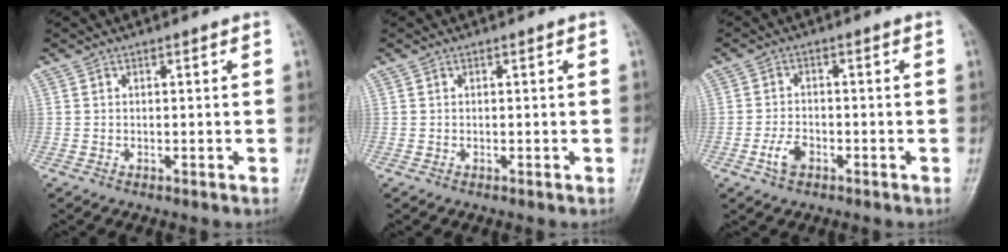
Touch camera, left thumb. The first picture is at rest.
{"total": 0.0}
{"total": 3.6, "force": [-1.7, 2.1, 2.4], "torque": [-0.045, 0.012, -0.032]}